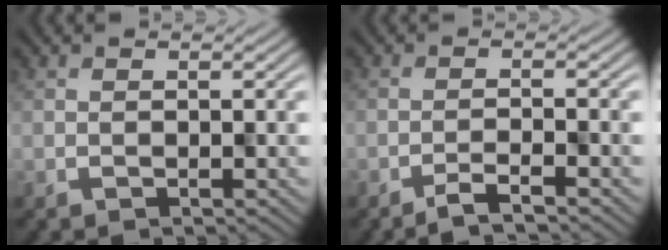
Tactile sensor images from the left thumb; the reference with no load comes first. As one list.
[{"total": 2.6, "force": [-2.0, 0.2, 1.7], "torque": [-0.025, 0.007, -0.040]}]